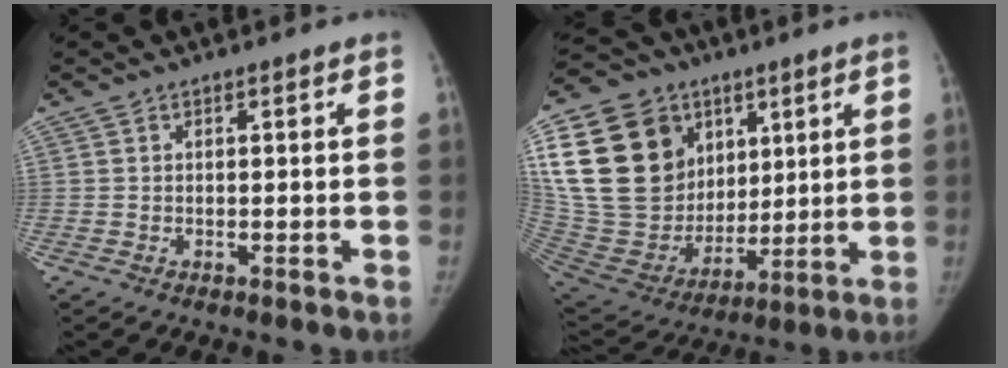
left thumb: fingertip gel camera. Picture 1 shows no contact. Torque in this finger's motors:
{"motor_torque": [0.87, 0.85, 1.39, -1.39, 0.61]}